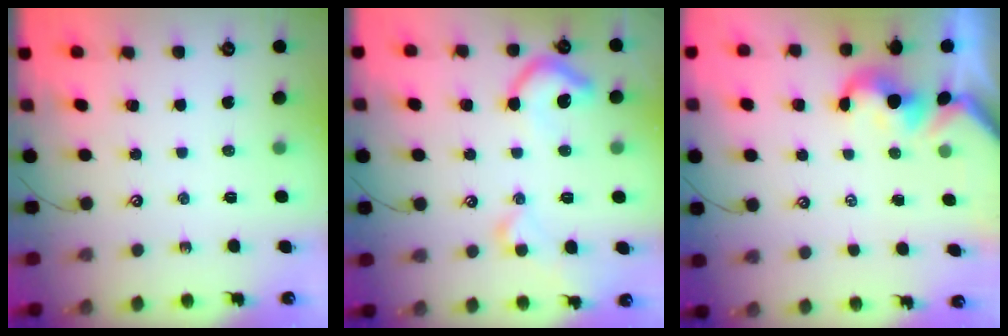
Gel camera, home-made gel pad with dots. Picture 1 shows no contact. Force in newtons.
{"total": 8.0, "press": 7.9, "slide": 1.2}
{"total": 0.9, "press": 0.8, "slide": 0.4}